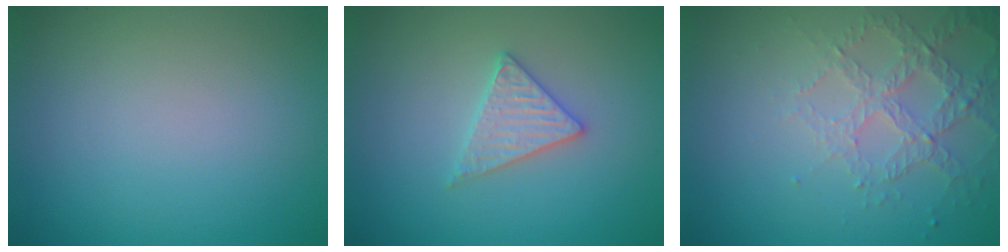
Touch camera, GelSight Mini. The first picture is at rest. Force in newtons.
{"total": 2.6, "press": 2.6, "slide": 0.3}
{"total": 3.2, "press": 2.9, "slide": 1.4}